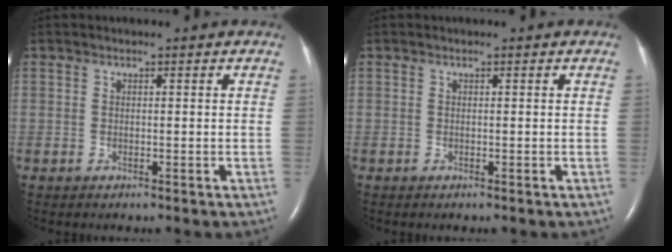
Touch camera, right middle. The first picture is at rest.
{"total": 0.0}